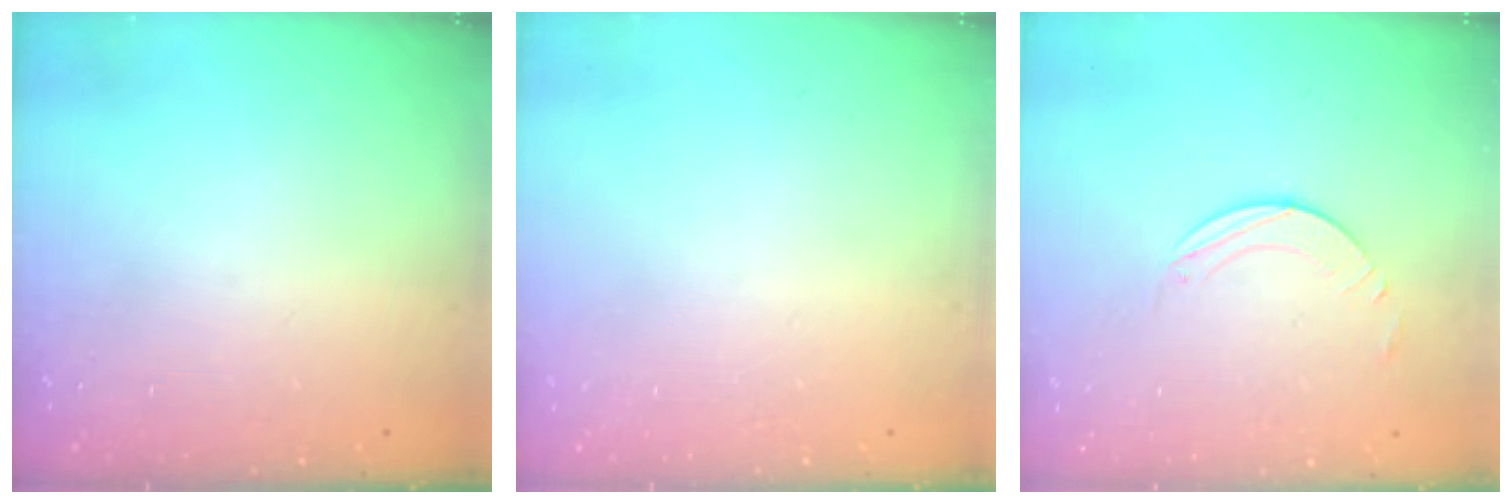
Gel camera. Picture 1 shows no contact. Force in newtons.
{"total": 0.0}
{"total": 2.8, "press": 2.8, "slide": 0.2}